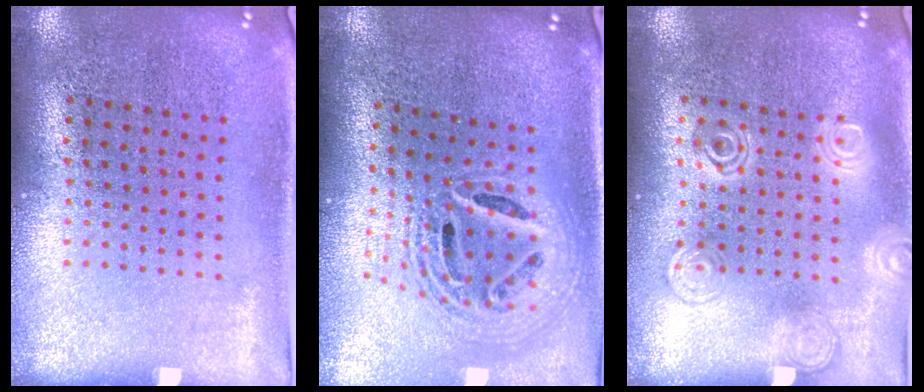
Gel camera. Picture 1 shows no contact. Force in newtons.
{"total": 2.3, "press": 1.8, "slide": 1.6}
{"total": 1.3, "press": 1.3, "slide": 0.1}